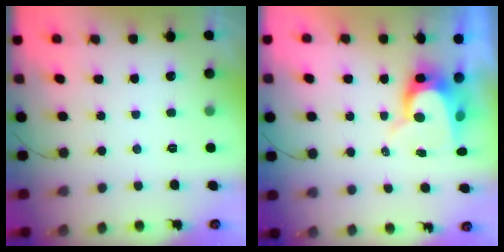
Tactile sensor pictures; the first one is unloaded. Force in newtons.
{"total": 9.0, "press": 9.0, "slide": 0.8}